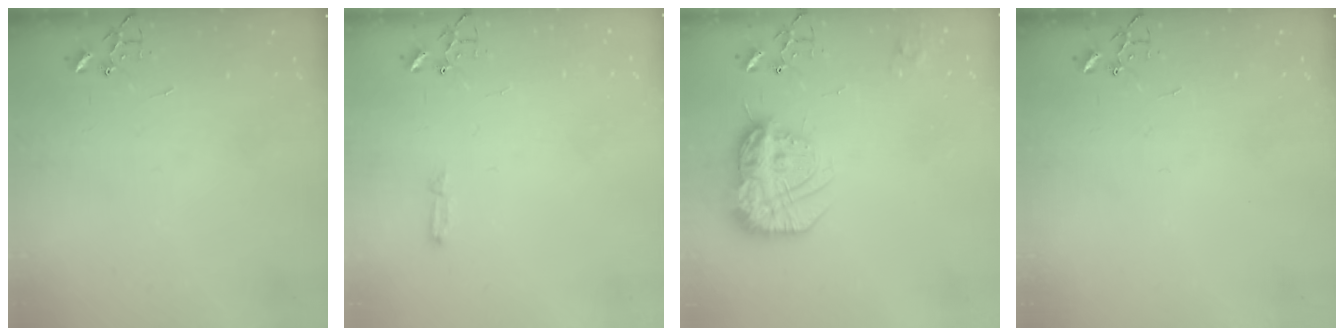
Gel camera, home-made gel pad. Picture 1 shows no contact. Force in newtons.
{"total": 4.8, "press": 4.8, "slide": 0.5}
{"total": 17.7, "press": 17.6, "slide": 1.8}
{"total": 0.0}